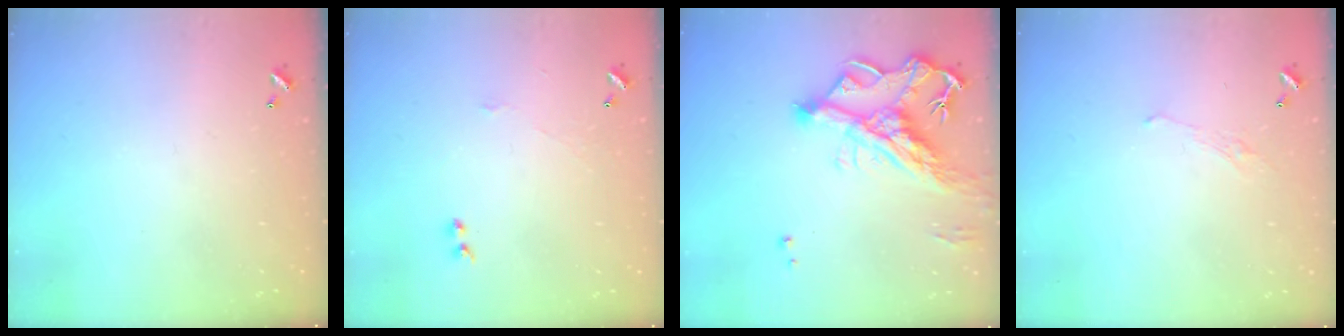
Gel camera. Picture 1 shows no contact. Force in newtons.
{"total": 3.5, "press": 3.5, "slide": 0.4}
{"total": 13.8, "press": 13.6, "slide": 2.1}
{"total": 0.5, "press": 0.2, "slide": 0.5}